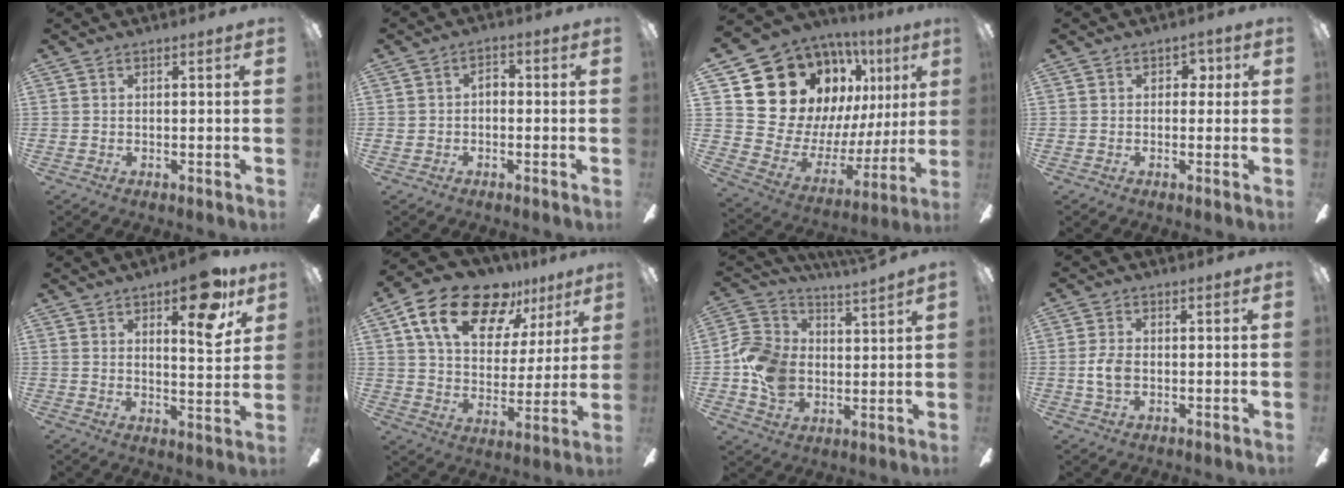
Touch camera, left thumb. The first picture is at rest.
{"total": 3.0, "force": [-0.9, 2.2, 1.8], "torque": [-0.036, 0.015, -0.020]}
{"total": 20.4, "force": [11.8, 14.7, 7.8], "torque": [-0.160, -0.095, 0.247]}
{"total": 2.8, "force": [0.1, 2.4, 1.5], "torque": [-0.016, 0.005, -0.005]}
{"total": 13.1, "force": [7.6, 5.2, 9.4], "torque": [-0.106, -0.038, 0.119]}
{"total": 19.6, "force": [12.1, 10.6, 11.0], "torque": [-0.192, -0.052, 0.214]}
{"total": 9.2, "force": [1.6, 7.0, 5.7], "torque": [-0.135, 0.000, 0.036]}
{"total": 4.6, "force": [-0.6, 2.8, 3.7], "torque": [-0.085, 0.001, -0.014]}